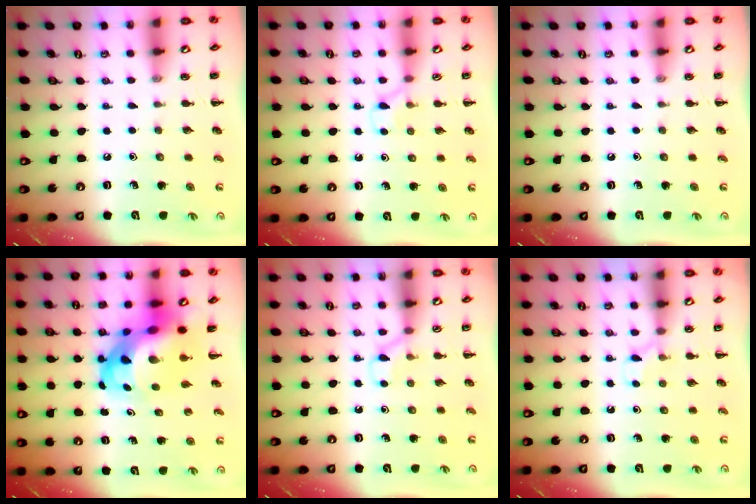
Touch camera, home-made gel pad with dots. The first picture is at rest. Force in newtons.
{"total": 3.3, "press": 3.0, "slide": 1.3}
{"total": 0.0}
{"total": 10.2, "press": 9.8, "slide": 3.0}
{"total": 4.4, "press": 4.1, "slide": 1.5}
{"total": 4.2, "press": 4.0, "slide": 1.3}